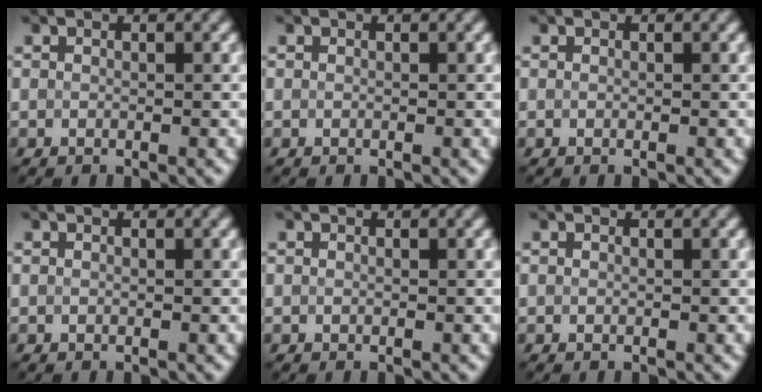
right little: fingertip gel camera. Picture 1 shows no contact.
{"total": 0.0}
{"total": 0.0}
{"total": 0.0}
{"total": 0.0}
{"total": 0.0}